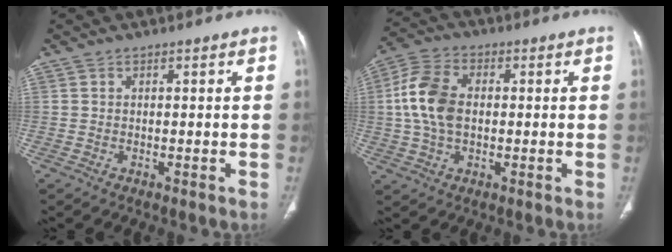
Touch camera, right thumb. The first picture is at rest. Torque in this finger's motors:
{"motor_torque": [0.43, 0.52, 0.59, -0.50, 0.36]}